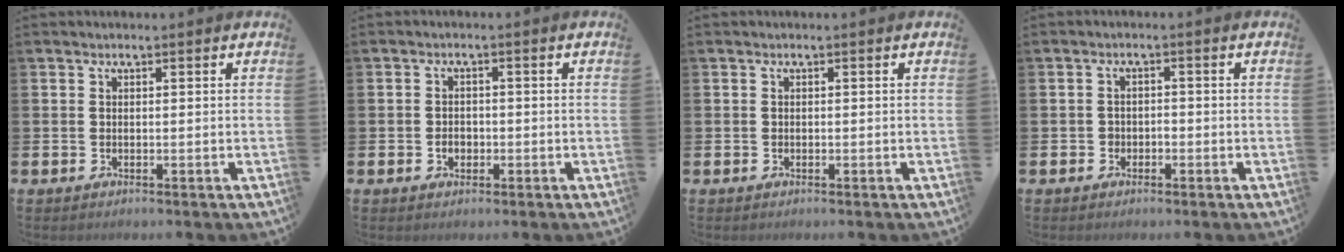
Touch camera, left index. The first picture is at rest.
{"total": 1.7, "force": [-0.4, 1.4, 0.9], "torque": [-0.006, 0.000, -0.014]}
{"total": 0.0}
{"total": 1.4, "force": [-0.7, 1.2, 0.3], "torque": [-0.003, 0.000, -0.018]}